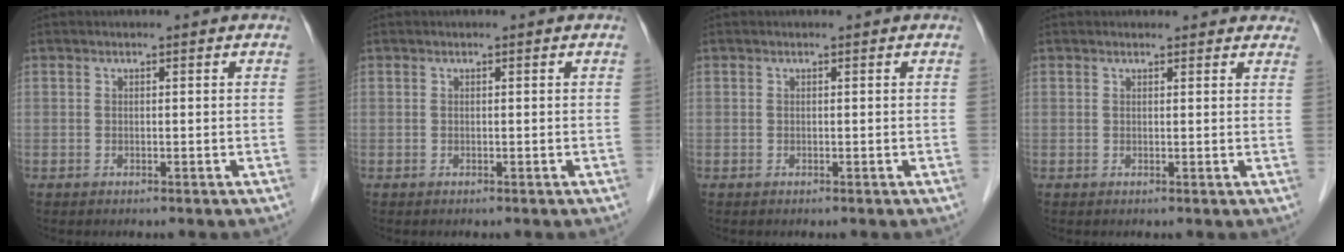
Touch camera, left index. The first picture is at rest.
{"total": 0.0}
{"total": 0.0}
{"total": 5.3, "force": [4.9, 1.6, 1.3], "torque": [0.000, 0.007, 0.040]}